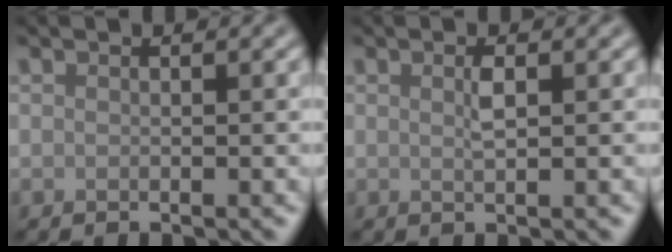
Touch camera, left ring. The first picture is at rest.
{"total": 1.2, "force": [0.3, 0.3, 1.1], "torque": [-0.021, 0.001, 0.005]}